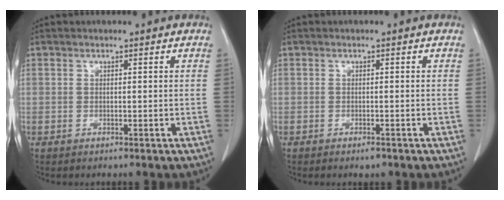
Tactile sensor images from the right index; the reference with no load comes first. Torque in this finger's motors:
{"motor_torque": [-0.17, -0.19, 0.00, 0.00]}